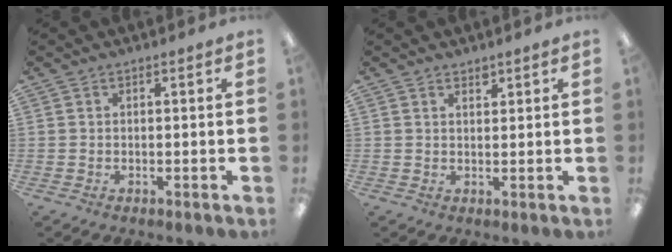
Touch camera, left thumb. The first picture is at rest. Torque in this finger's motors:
{"motor_torque": [0.16, 0.08, -0.43, 0.24, 0.00]}